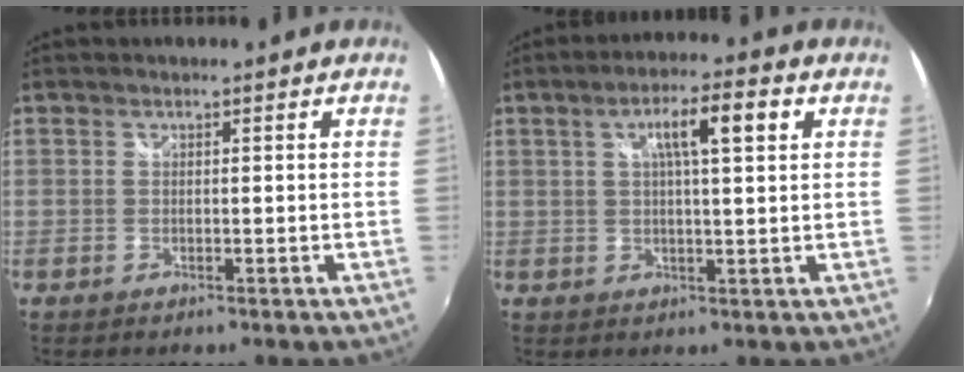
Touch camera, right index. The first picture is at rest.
{"total": 7.7, "force": [2.7, 1.3, 7.1], "torque": [-0.117, 0.013, 0.043]}